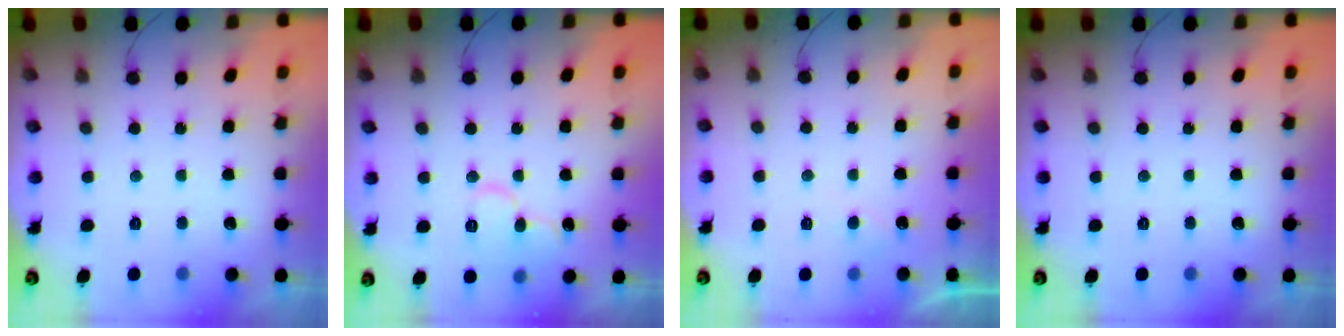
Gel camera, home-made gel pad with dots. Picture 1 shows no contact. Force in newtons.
{"total": 9.8, "press": 9.7, "slide": 1.3}
{"total": 3.4, "press": 3.4, "slide": 0.3}
{"total": 0.0}